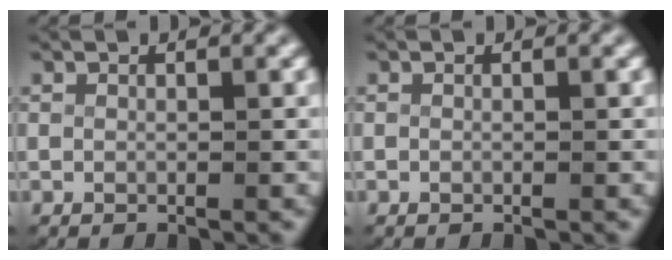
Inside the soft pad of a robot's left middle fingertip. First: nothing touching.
{"total": 0.0}